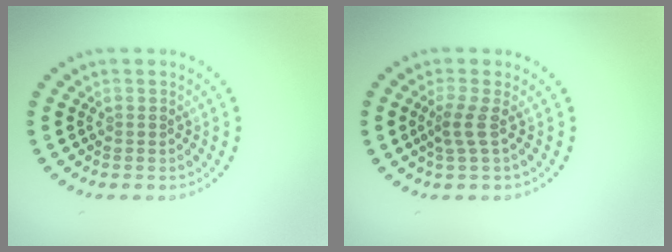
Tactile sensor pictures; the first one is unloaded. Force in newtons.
{"total": 1.8, "press": 1.2, "slide": 1.4}